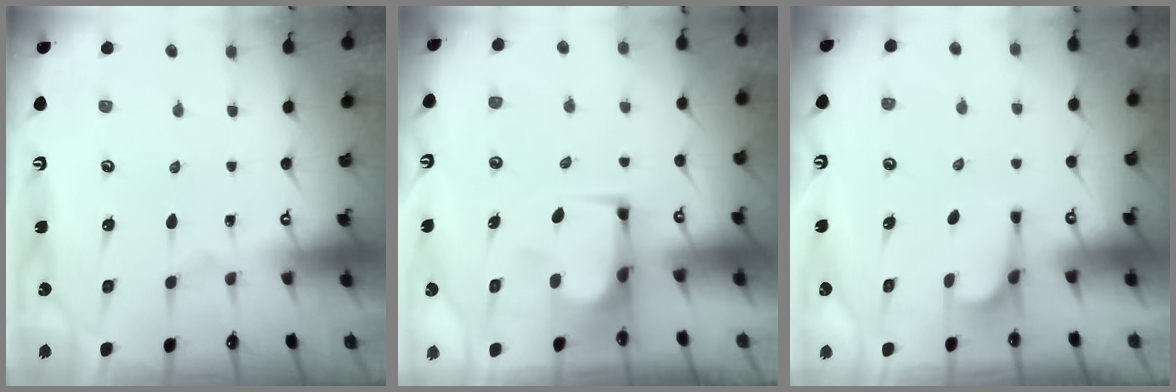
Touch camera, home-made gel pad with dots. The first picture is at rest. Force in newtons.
{"total": 0.6, "press": 0.3, "slide": 0.5}
{"total": 3.0, "press": 2.9, "slide": 0.7}